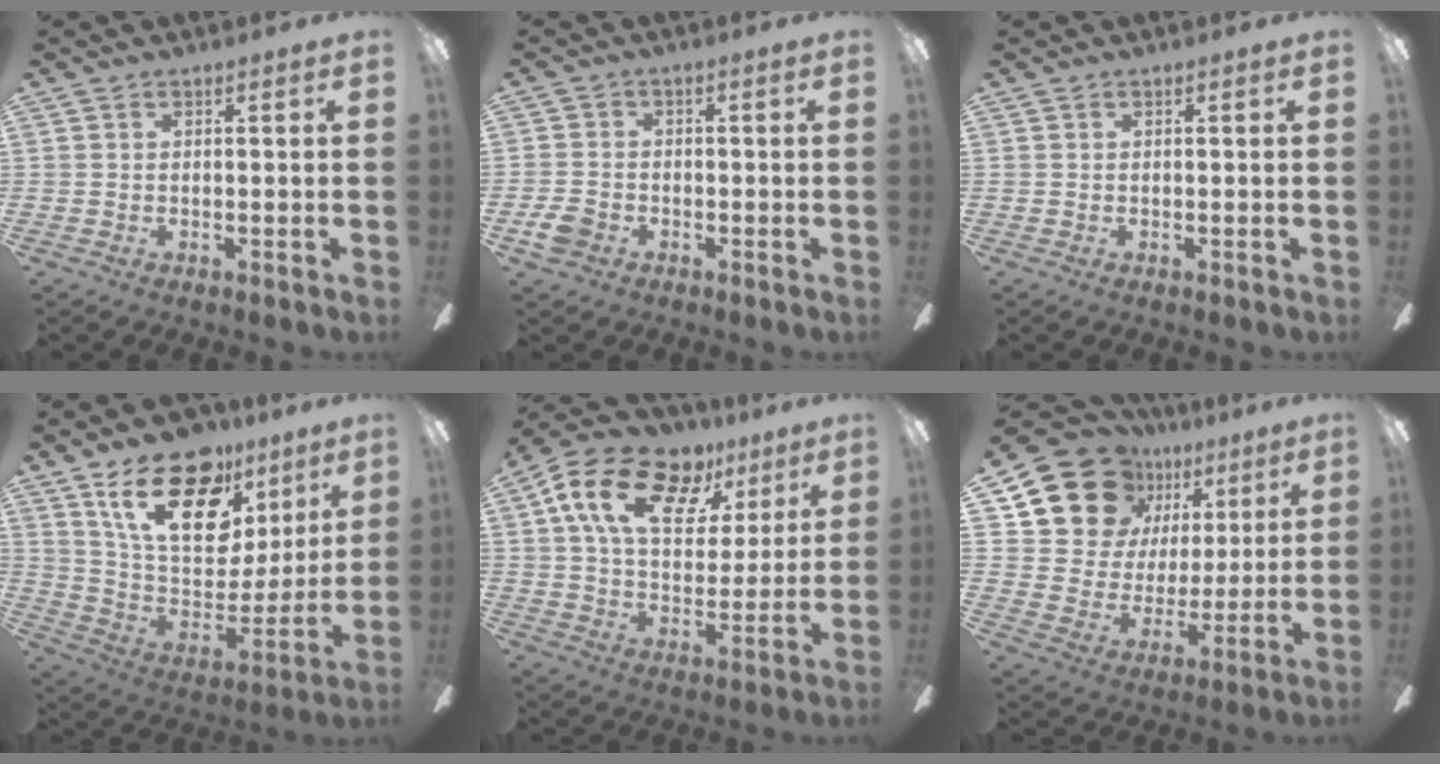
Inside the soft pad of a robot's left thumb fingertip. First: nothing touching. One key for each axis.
{"total": 4.2, "fx": -2.3, "fy": 3.2, "fz": 1.5, "tx": -0.041, "ty": 0.006, "tz": -0.044}
{"total": 0.0}
{"total": 22.9, "fx": 14.0, "fy": 12.1, "fz": 13.6, "tx": -0.230, "ty": -0.078, "tz": 0.249}
{"total": 19.4, "fx": 10.9, "fy": 11.1, "fz": 11.6, "tx": -0.210, "ty": -0.038, "tz": 0.194}
{"total": 17.0, "fx": 10.2, "fy": 12.3, "fz": 5.7, "tx": -0.111, "ty": -0.056, "tz": 0.198}